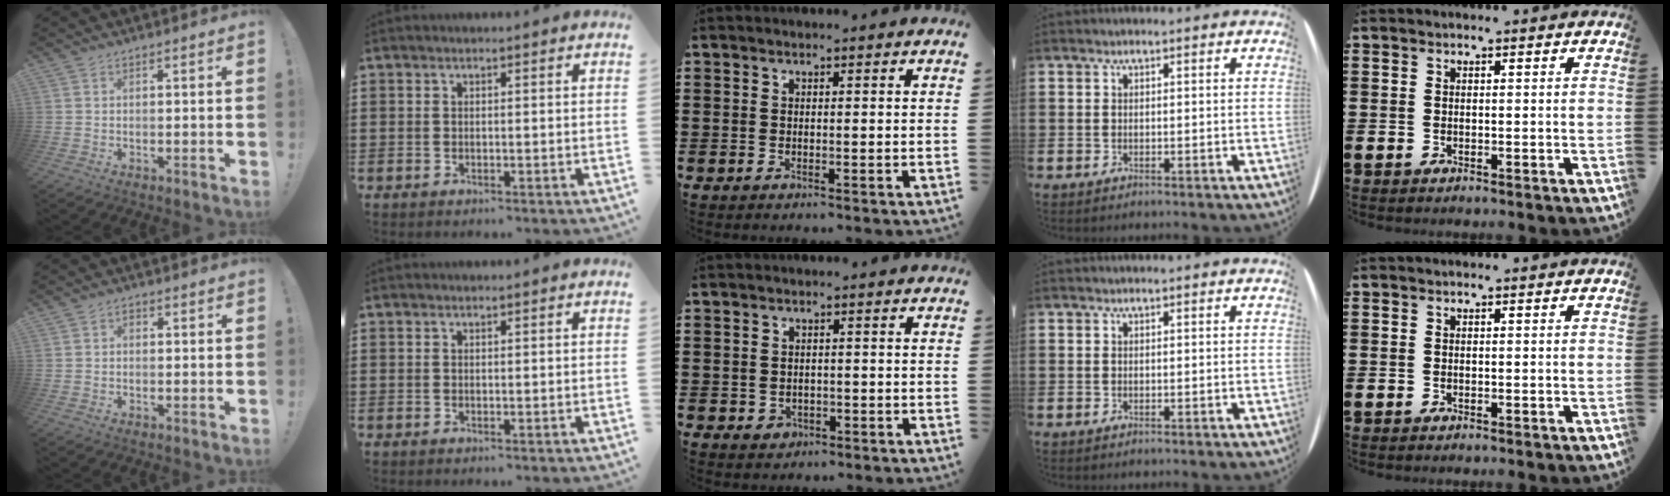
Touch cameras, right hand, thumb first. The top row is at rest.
{"thumb": {"total": 1.0, "force": [-0.3, 0.7, 0.5], "torque": [-0.002, 0.001, -0.008]}, "middle": {"total": 1.3, "force": [-0.6, 1.1, 0.4], "torque": [-0.012, 0.003, -0.015]}}